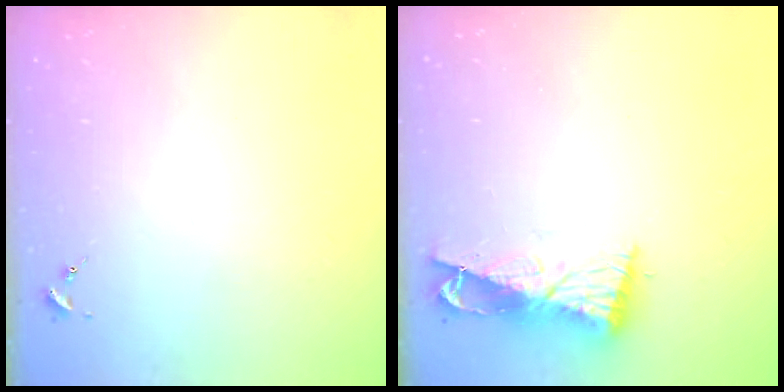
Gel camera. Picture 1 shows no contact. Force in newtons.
{"total": 8.8, "press": 8.7, "slide": 1.0}